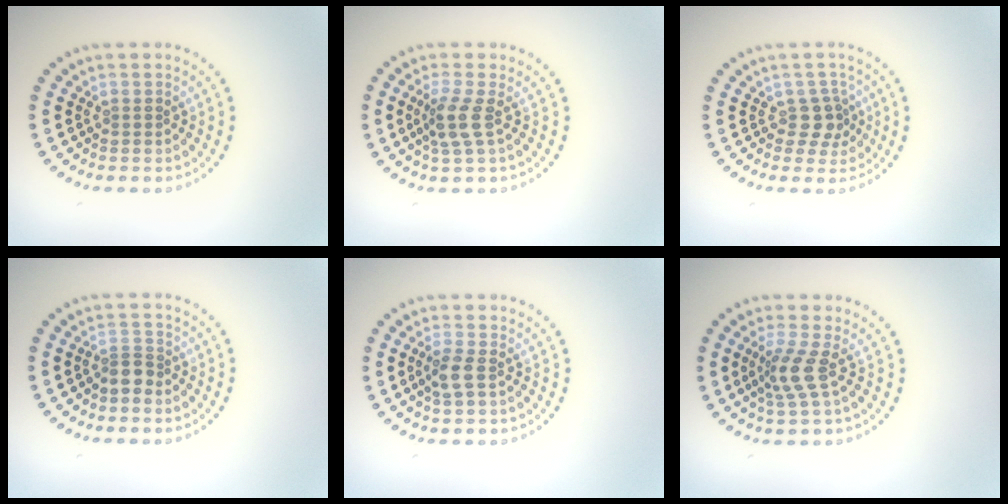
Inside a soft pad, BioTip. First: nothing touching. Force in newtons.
{"total": 2.6, "press": 2.0, "slide": 1.7}
{"total": 2.2, "press": 1.9, "slide": 1.2}
{"total": 1.5, "press": 1.2, "slide": 0.9}
{"total": 1.9, "press": 1.8, "slide": 0.6}
{"total": 2.9, "press": 2.1, "slide": 2.0}